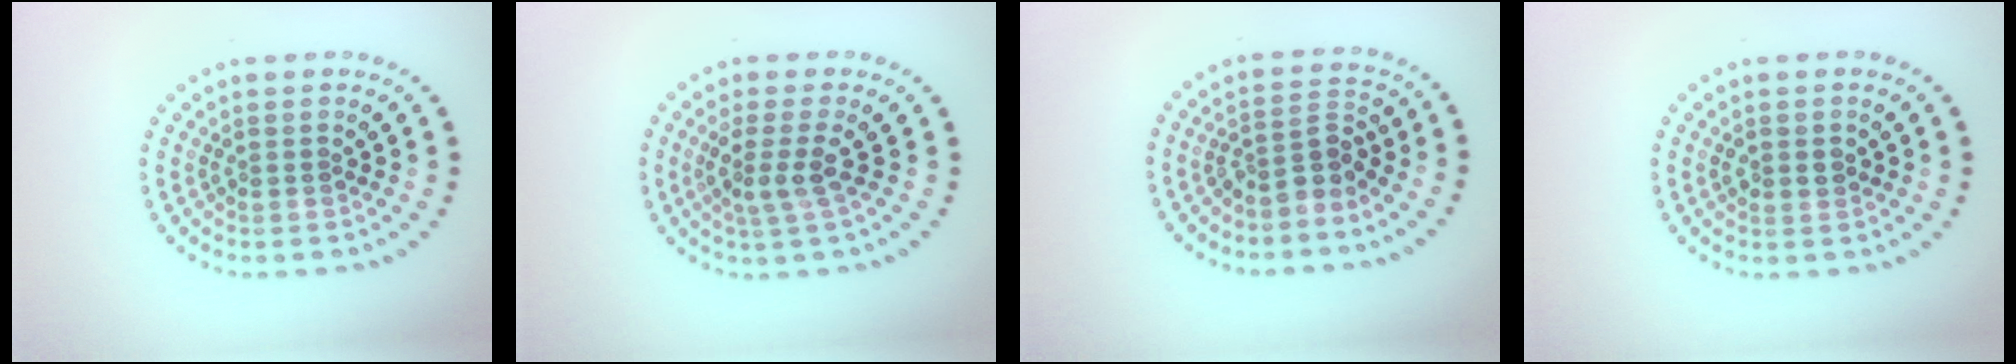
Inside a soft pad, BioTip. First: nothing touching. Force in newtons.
{"total": 2.5, "press": 1.9, "slide": 1.6}
{"total": 2.7, "press": 2.0, "slide": 1.9}
{"total": 1.4, "press": 1.3, "slide": 0.4}